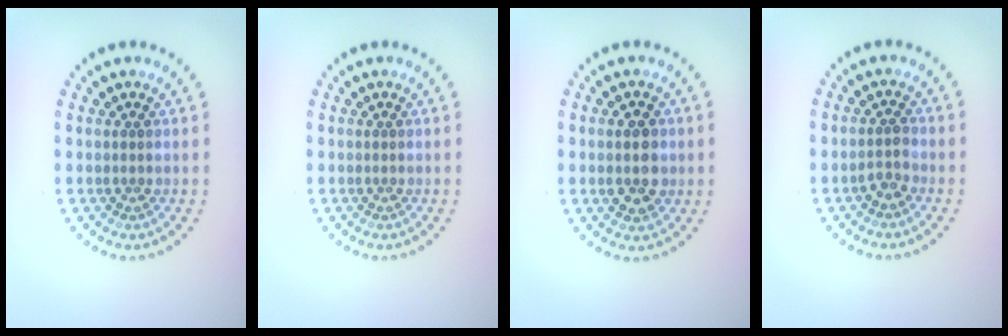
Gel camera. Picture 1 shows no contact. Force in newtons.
{"total": 0.0}
{"total": 3.6, "press": 3.6, "slide": 0.1}
{"total": 1.2, "press": 1.1, "slide": 0.4}